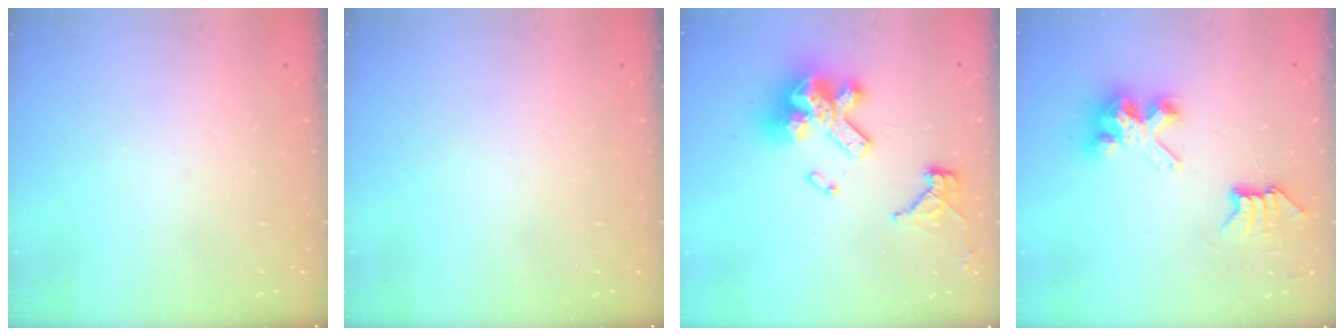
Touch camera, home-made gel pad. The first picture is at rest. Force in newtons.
{"total": 0.0}
{"total": 14.5, "press": 13.9, "slide": 4.0}
{"total": 7.6, "press": 7.6, "slide": 0.4}